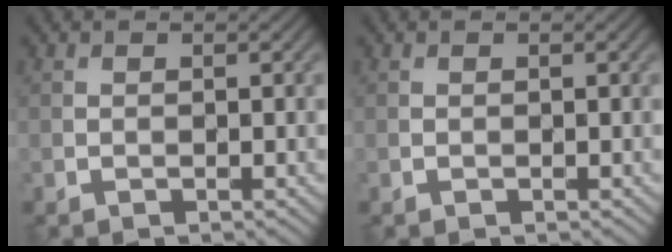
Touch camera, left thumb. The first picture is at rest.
{"total": 0.0}